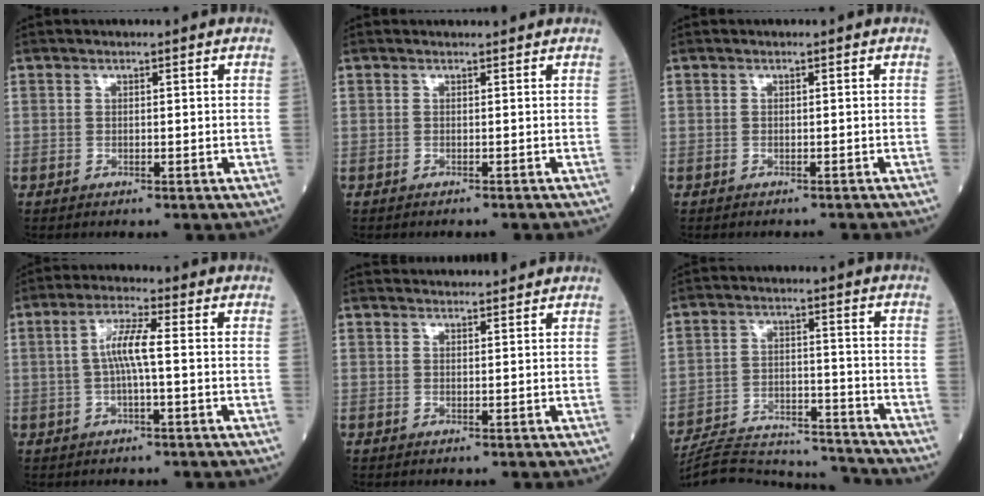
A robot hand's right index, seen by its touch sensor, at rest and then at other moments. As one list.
[{"total": 0.9, "force": [-0.1, 0.4, 0.8], "torque": [-0.022, 0.008, 0.003]}, {"total": 2.2, "force": [-2.1, 0.0, 0.5], "torque": [-0.006, -0.003, -0.027]}, {"total": 5.1, "force": [0.0, 0.3, 5.1], "torque": [-0.103, 0.011, -0.003]}, {"total": 4.8, "force": [4.7, 0.3, 0.7], "torque": [-0.014, 0.033, 0.056]}, {"total": 17.7, "force": [-17.3, 2.0, 3.1], "torque": [-0.078, 0.006, -0.255]}]